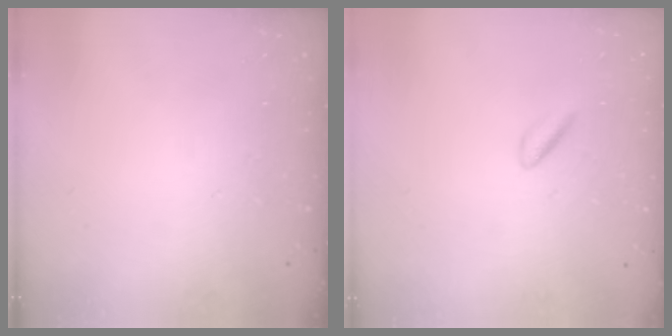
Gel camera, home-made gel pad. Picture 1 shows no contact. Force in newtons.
{"total": 1.8, "press": 1.6, "slide": 0.9}